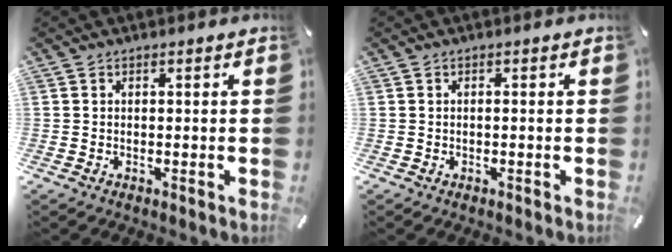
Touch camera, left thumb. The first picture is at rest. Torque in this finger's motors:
{"motor_torque": [-0.18, -0.39, -0.10, -0.05, 0.01]}